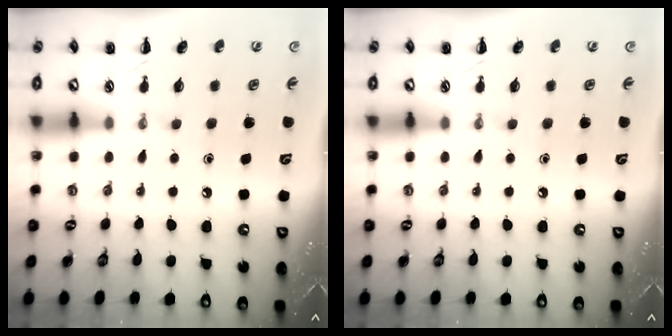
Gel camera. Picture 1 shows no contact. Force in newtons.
{"total": 0.0}